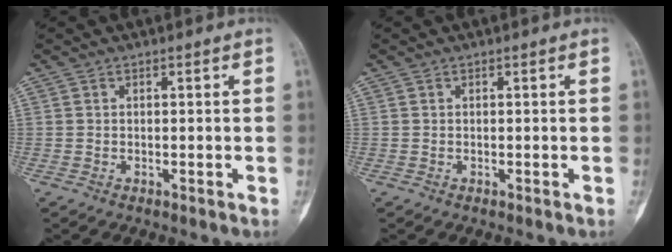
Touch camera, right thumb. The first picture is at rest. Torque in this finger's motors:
{"motor_torque": [0.00, 0.00, 0.01, 0.00, 0.00]}